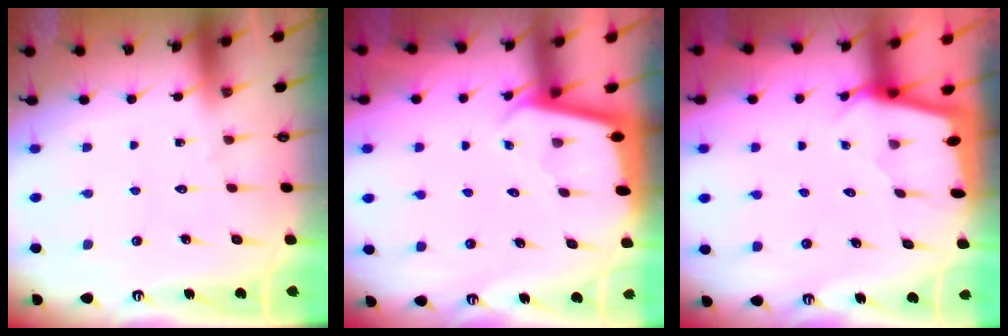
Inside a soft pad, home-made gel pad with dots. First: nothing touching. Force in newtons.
{"total": 1.8, "press": 1.8, "slide": 0.0}
{"total": 1.6, "press": 1.6, "slide": 0.3}